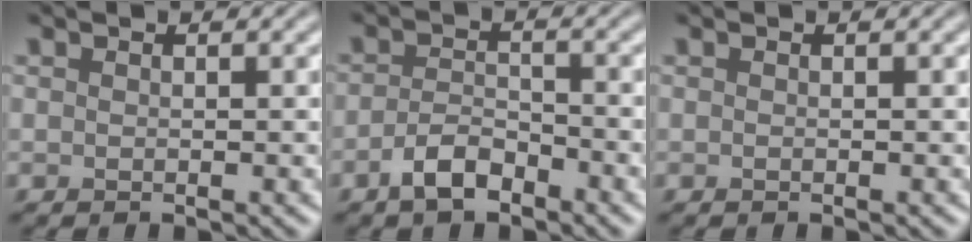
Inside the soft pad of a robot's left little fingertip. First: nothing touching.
{"total": 3.0, "force": [-2.2, 1.2, 1.7], "torque": [-0.032, 0.006, -0.046]}
{"total": 0.0}